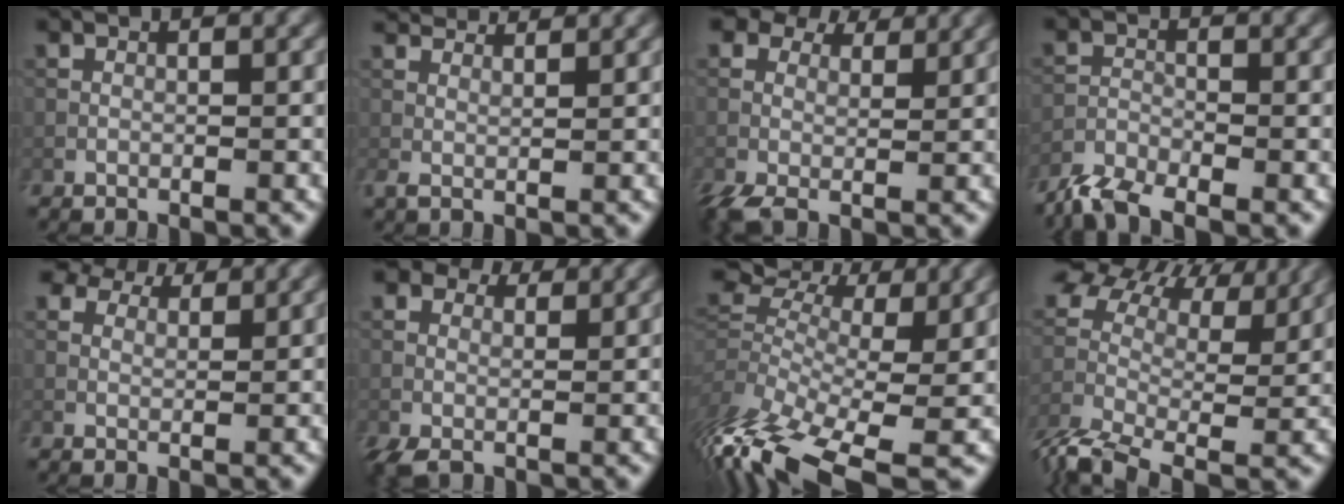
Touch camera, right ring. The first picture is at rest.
{"total": 4.3, "force": [3.6, 1.0, 2.0], "torque": [-0.059, 0.008, 0.053]}
{"total": 6.1, "force": [2.3, 3.8, 4.1], "torque": [-0.097, -0.004, 0.037]}
{"total": 4.1, "force": [-3.5, 0.9, 1.9], "torque": [-0.040, -0.009, -0.079]}
{"total": 6.7, "force": [5.4, 2.9, 2.6], "torque": [-0.069, -0.001, 0.089]}
{"total": 5.2, "force": [2.2, 3.5, 3.1], "torque": [-0.074, -0.005, 0.037]}
{"total": 9.6, "force": [-2.6, 5.0, 7.8], "torque": [-0.168, 0.015, -0.043]}
{"total": 9.8, "force": [2.1, 5.7, 7.7], "torque": [-0.176, 0.006, 0.042]}